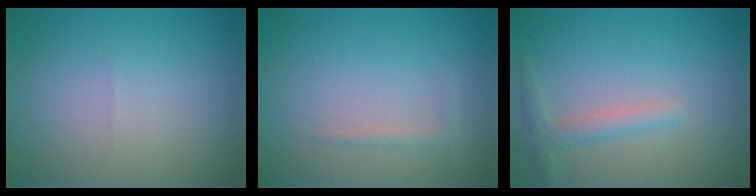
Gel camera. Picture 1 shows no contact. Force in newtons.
{"total": 0.8, "press": 0.8, "slide": 0.0}
{"total": 2.0, "press": 2.0, "slide": 0.1}